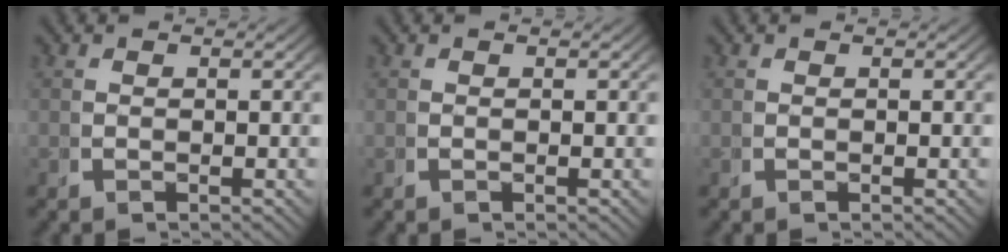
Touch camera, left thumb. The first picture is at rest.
{"total": 0.0}
{"total": 0.0}